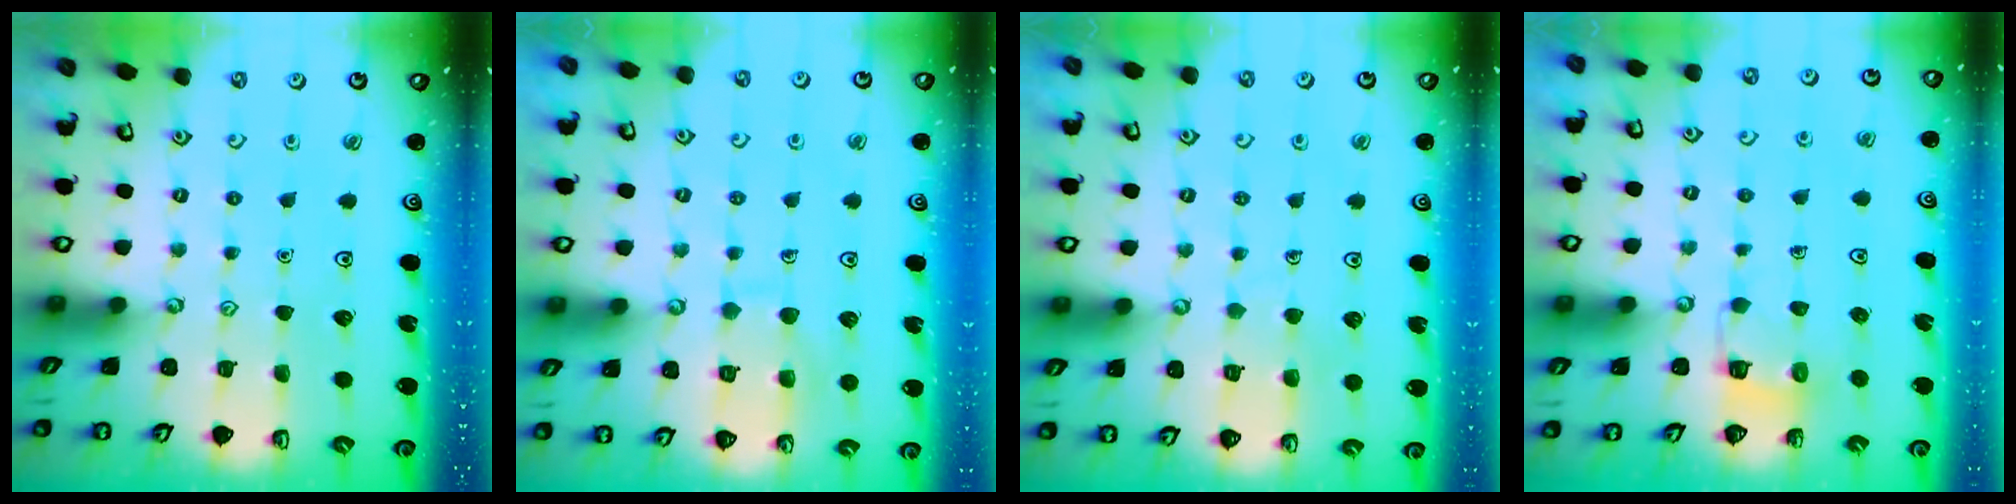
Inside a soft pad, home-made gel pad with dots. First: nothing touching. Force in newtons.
{"total": 8.4, "press": 8.3, "slide": 0.6}
{"total": 5.6, "press": 5.6, "slide": 0.2}
{"total": 3.6, "press": 3.6, "slide": 0.1}